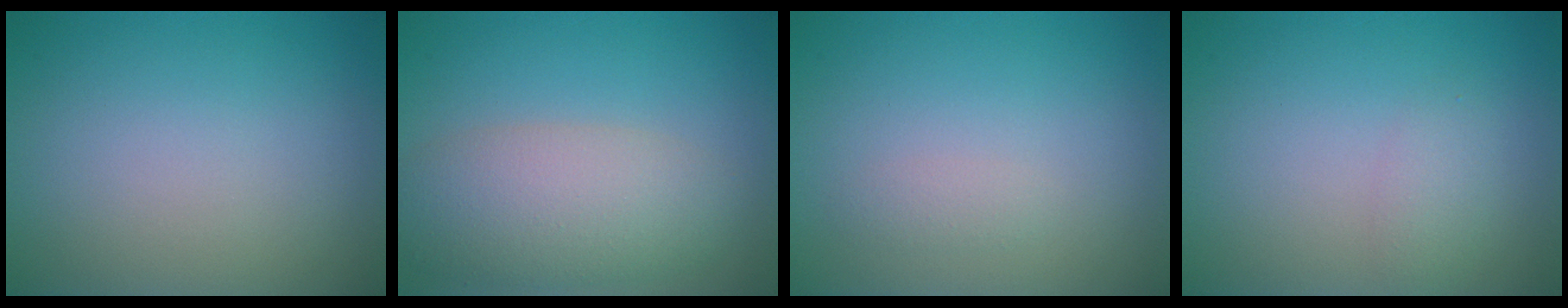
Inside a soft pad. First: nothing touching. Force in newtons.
{"total": 5.9, "press": 5.9, "slide": 0.4}
{"total": 0.8, "press": 0.8, "slide": 0.0}
{"total": 1.4, "press": 1.4, "slide": 0.0}